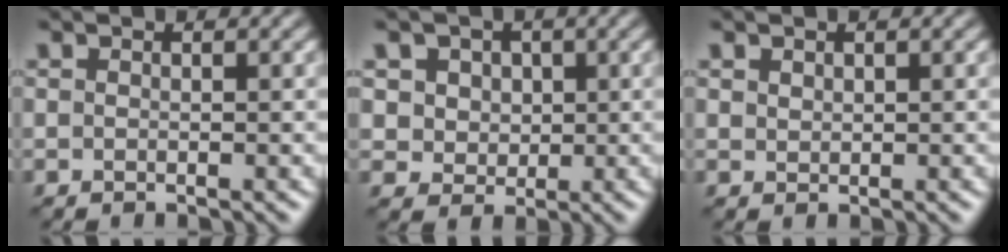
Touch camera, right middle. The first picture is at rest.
{"total": 4.7, "force": [1.9, 3.9, 1.9], "torque": [-0.034, 0.007, 0.029]}
{"total": 0.8, "force": [0.6, 0.5, 0.2], "torque": [-0.004, -0.001, 0.013]}